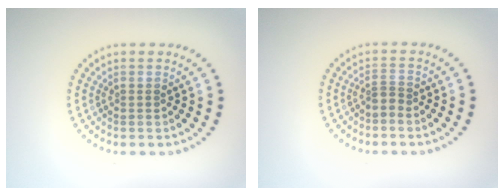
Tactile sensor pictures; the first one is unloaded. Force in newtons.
{"total": 1.0, "press": 0.6, "slide": 0.8}